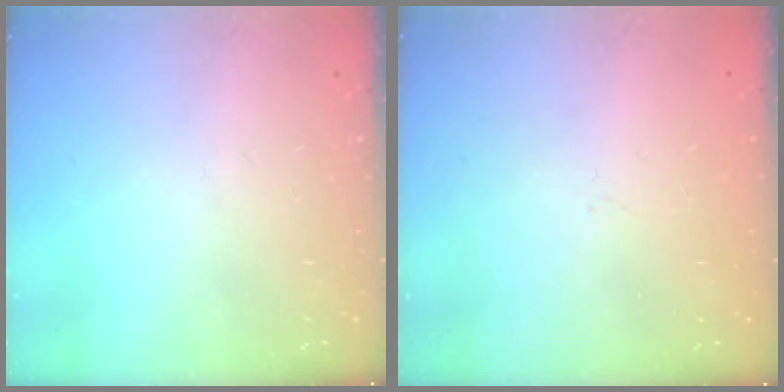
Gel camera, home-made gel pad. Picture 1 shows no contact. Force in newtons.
{"total": 0.9, "press": 0.9, "slide": 0.2}